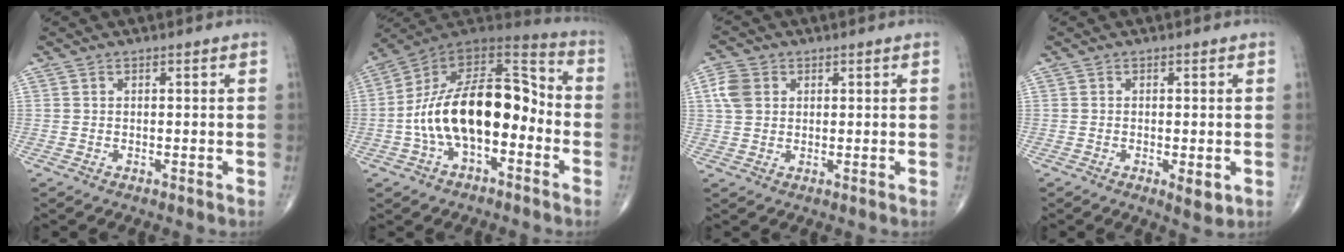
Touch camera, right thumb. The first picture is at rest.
{"total": 20.6, "force": [-3.8, 10.8, 17.1], "torque": [-0.272, 0.059, -0.072]}
{"total": 5.0, "force": [1.3, 4.0, 2.8], "torque": [-0.054, 0.004, 0.023]}
{"total": 3.1, "force": [-0.9, 1.0, 2.8], "torque": [-0.042, -0.010, -0.013]}